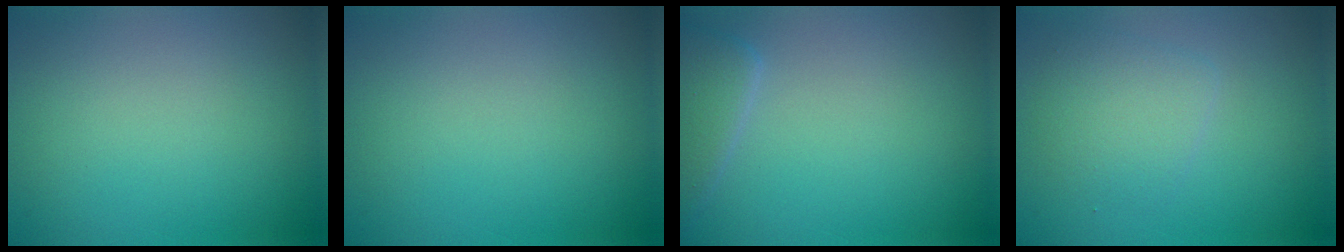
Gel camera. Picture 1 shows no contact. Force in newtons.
{"total": 0.0}
{"total": 2.5, "press": 2.5, "slide": 0.3}
{"total": 2.7, "press": 2.7, "slide": 0.1}